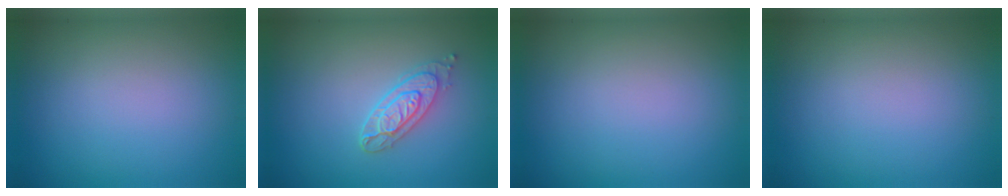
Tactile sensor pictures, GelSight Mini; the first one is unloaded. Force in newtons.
{"total": 2.9, "press": 2.5, "slide": 1.5}
{"total": 0.0}
{"total": 0.0}